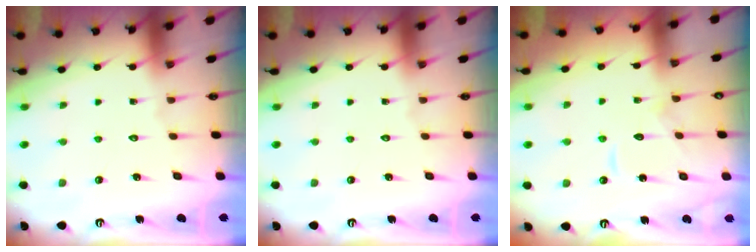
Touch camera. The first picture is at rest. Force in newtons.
{"total": 0.0}
{"total": 7.8, "press": 7.7, "slide": 0.6}